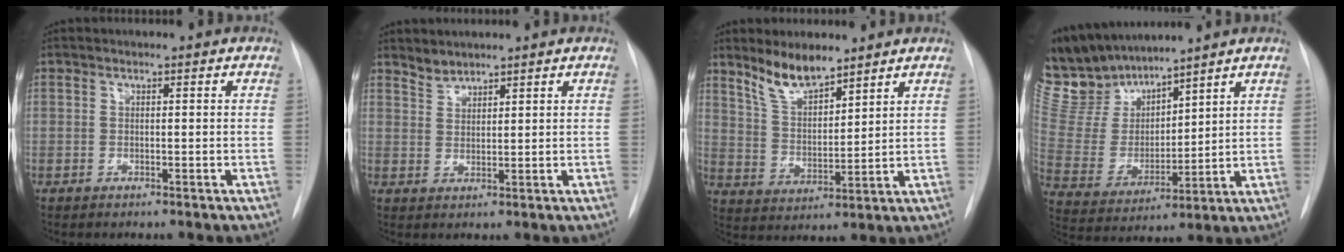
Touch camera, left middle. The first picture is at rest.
{"total": 2.3, "force": [2.2, 0.5, 0.0], "torque": [0.004, 0.001, 0.043]}
{"total": 7.6, "force": [6.3, 2.0, 3.7], "torque": [-0.074, -0.003, 0.126]}
{"total": 13.1, "force": [12.0, 3.5, 4.0], "torque": [-0.100, 0.007, 0.250]}